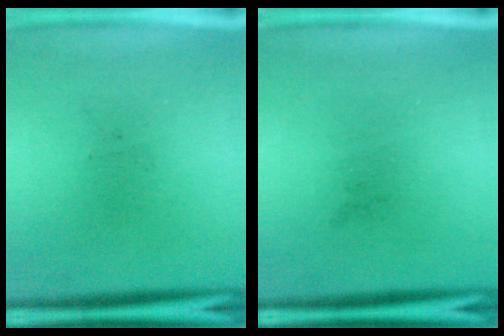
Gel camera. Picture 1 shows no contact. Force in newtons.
{"total": 0.0}